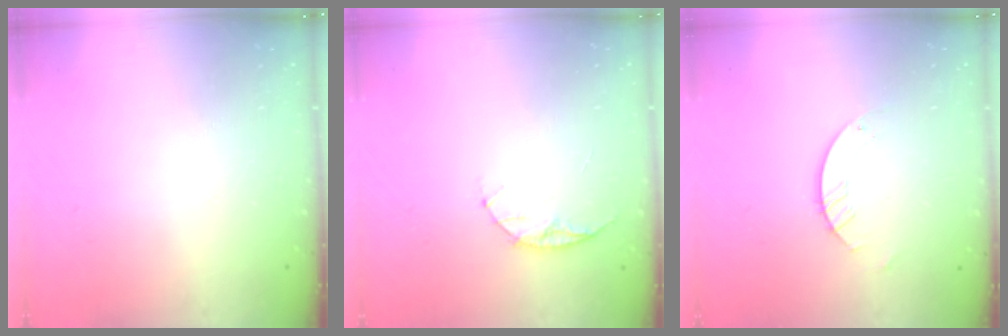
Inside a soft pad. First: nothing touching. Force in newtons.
{"total": 5.9, "press": 5.8, "slide": 0.7}
{"total": 3.2, "press": 3.2, "slide": 0.3}